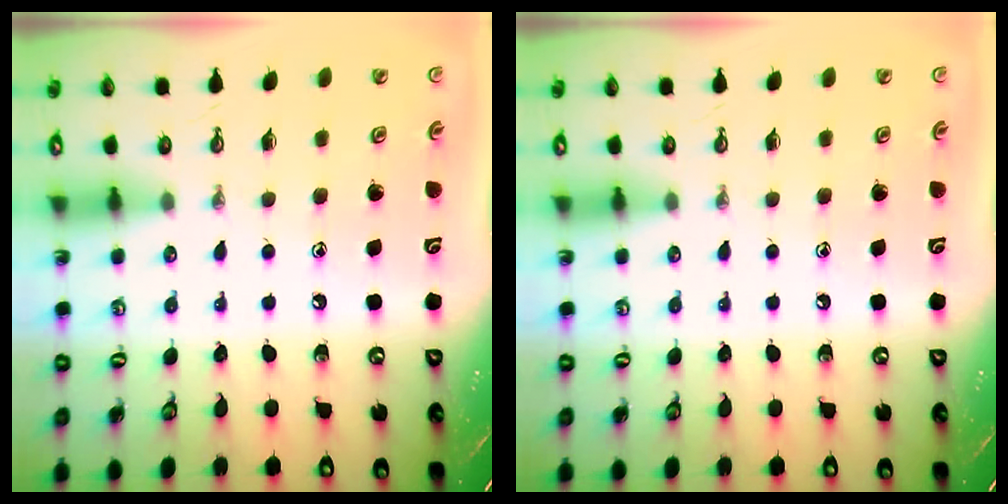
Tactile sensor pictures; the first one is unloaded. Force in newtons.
{"total": 0.0}